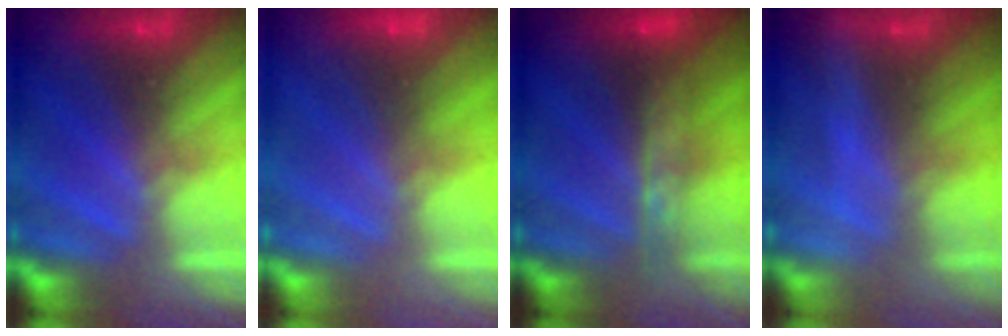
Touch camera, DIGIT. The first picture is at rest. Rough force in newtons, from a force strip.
{"total": 1.8}
{"total": 7.7}
{"total": 2.3}